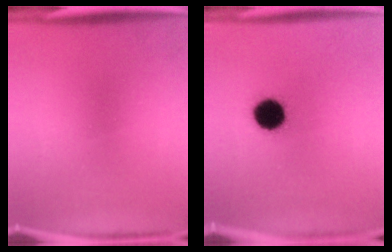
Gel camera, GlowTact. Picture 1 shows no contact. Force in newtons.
{"total": 10.5}